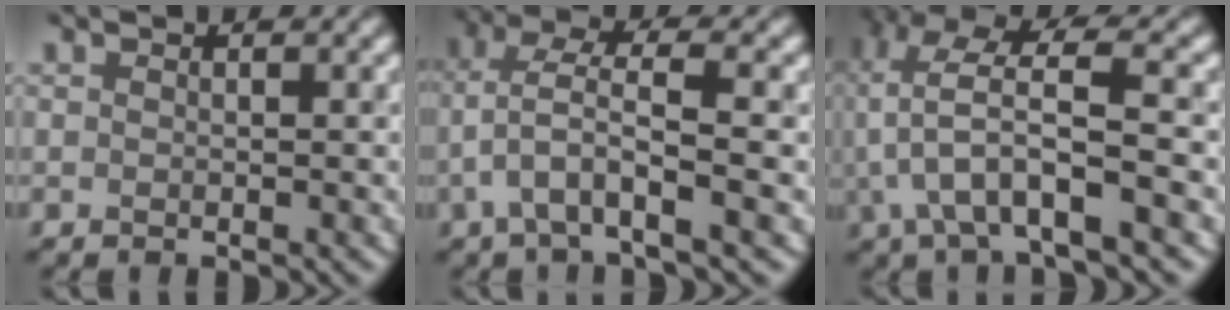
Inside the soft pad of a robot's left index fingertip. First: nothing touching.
{"total": 4.9, "force": [-0.9, 1.2, 4.7], "torque": [-0.091, 0.016, -0.021]}
{"total": 7.9, "force": [-1.4, 2.6, 7.3], "torque": [-0.144, 0.019, -0.029]}